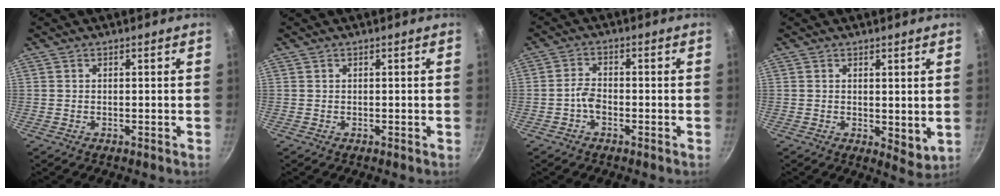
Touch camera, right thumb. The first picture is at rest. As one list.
[{"total": 0.0}, {"total": 3.0, "force": [-1.4, 1.7, 1.9], "torque": [-0.037, 0.018, -0.032]}, {"total": 4.3, "force": [1.0, 2.3, 3.6], "torque": [-0.047, -0.019, 0.017]}]